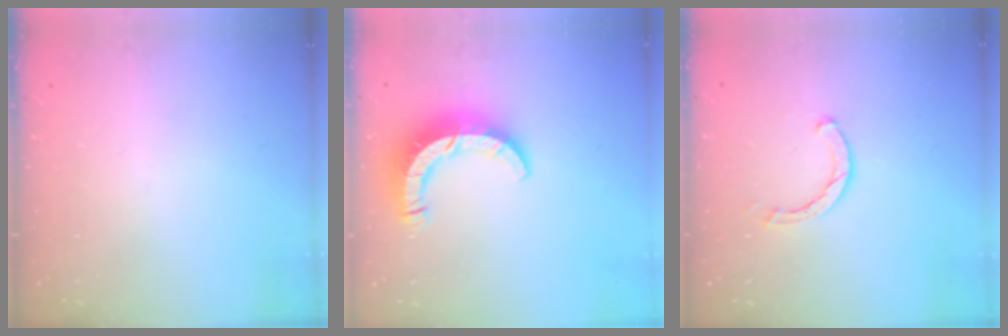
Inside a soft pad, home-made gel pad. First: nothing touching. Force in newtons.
{"total": 9.6, "press": 9.6, "slide": 1.0}
{"total": 2.0, "press": 2.0, "slide": 0.2}